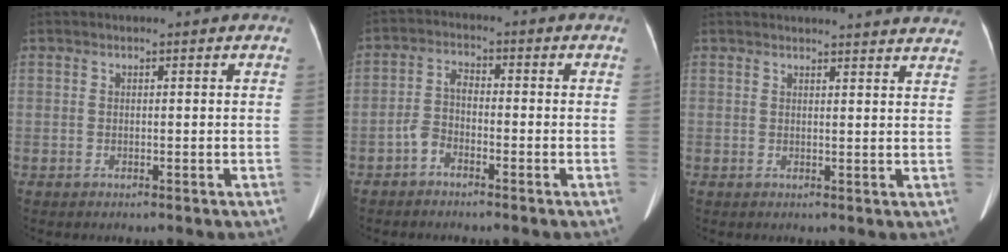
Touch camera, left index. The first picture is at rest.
{"total": 3.2, "force": [-2.1, 1.4, 2.0], "torque": [-0.049, 0.008, -0.044]}
{"total": 19.5, "force": [18.9, 1.7, 4.3], "torque": [-0.044, -0.032, 0.208]}